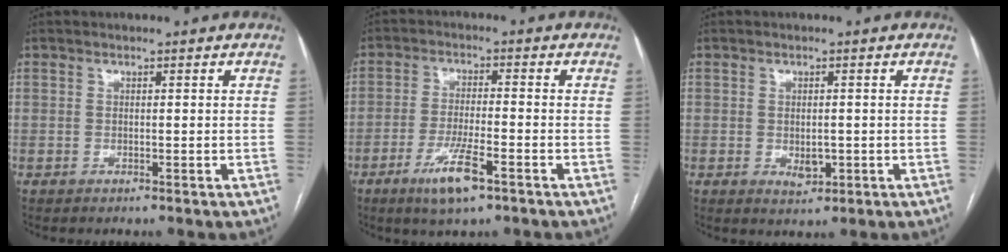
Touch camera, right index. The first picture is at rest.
{"total": 7.2, "force": [-4.1, 0.9, 5.9], "torque": [-0.117, -0.012, -0.068]}
{"total": 2.5, "force": [-0.5, 1.4, 2.1], "torque": [-0.031, 0.000, 0.001]}